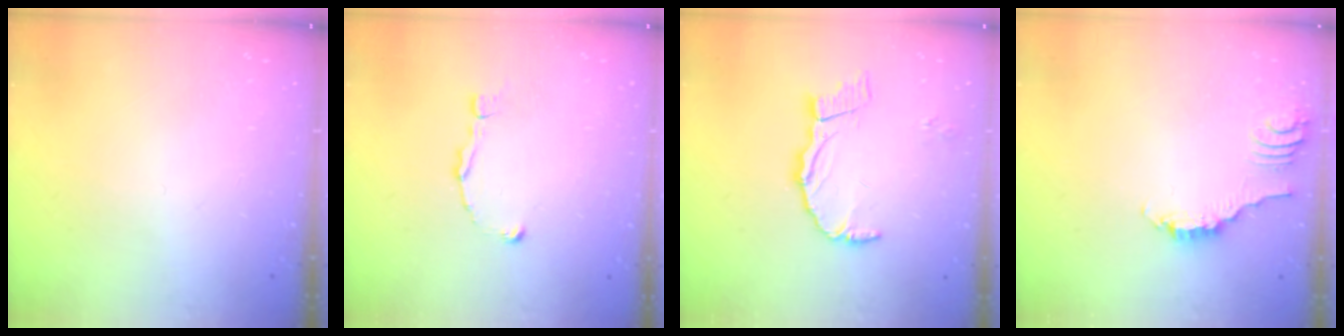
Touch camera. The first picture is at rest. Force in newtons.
{"total": 1.5, "press": 1.5, "slide": 0.1}
{"total": 8.9, "press": 8.9, "slide": 0.6}
{"total": 2.2, "press": 2.1, "slide": 0.3}